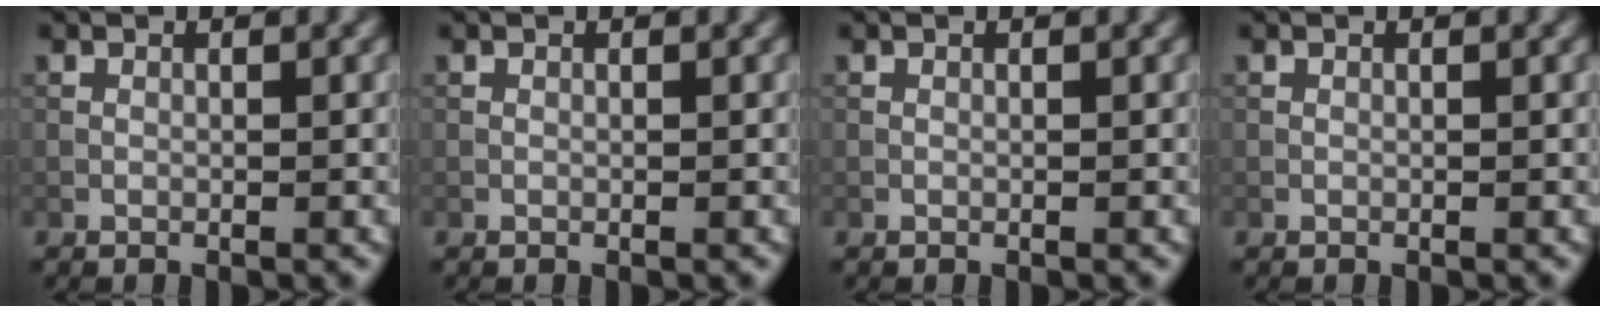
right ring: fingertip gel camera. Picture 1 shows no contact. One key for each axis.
{"total": 0.0}
{"total": 0.0}
{"total": 0.0}